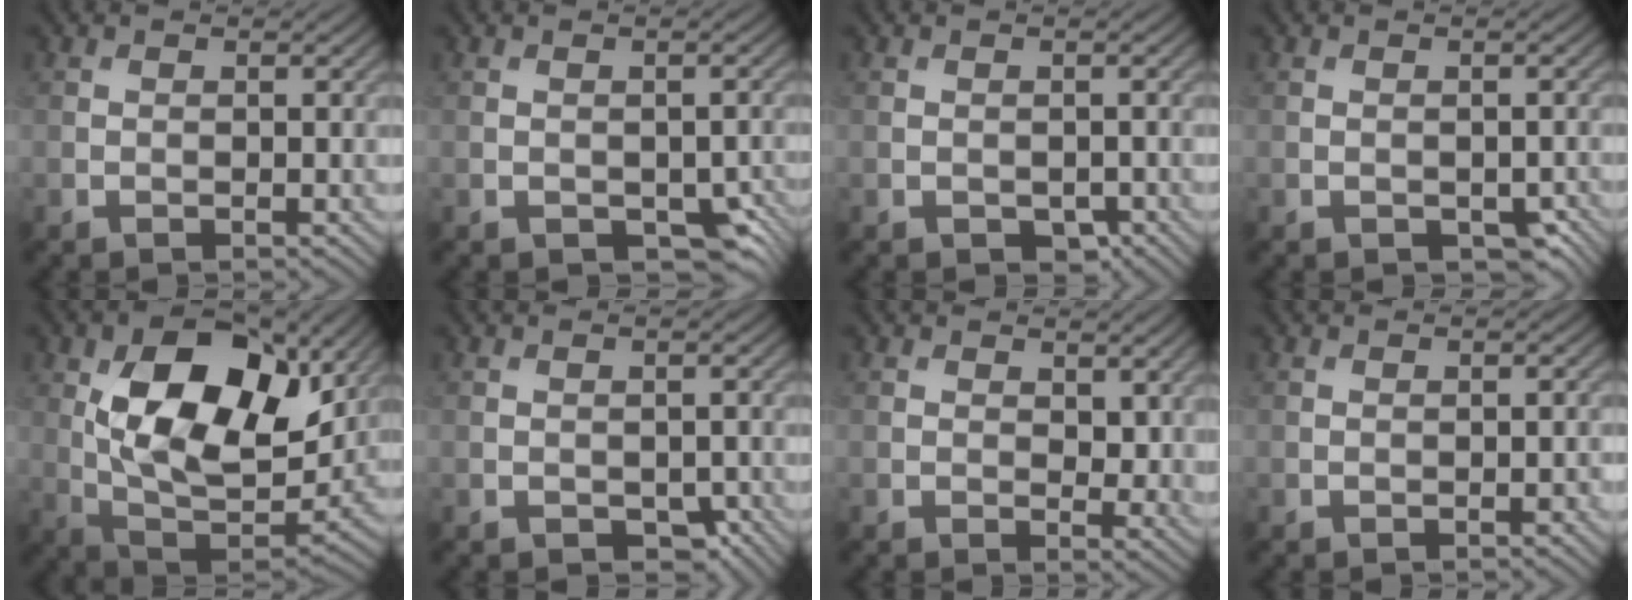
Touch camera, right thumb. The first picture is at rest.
{"total": 4.5, "force": [-1.7, 2.8, 3.1], "torque": [-0.043, -0.017, -0.018]}
{"total": 2.0, "force": [-1.0, 1.3, 1.1], "torque": [-0.022, -0.011, -0.011]}
{"total": 2.9, "force": [-1.2, 1.8, 1.8], "torque": [-0.025, -0.013, -0.008]}
{"total": 15.5, "force": [4.6, 8.7, 12.0], "torque": [-0.211, -0.008, 0.087]}
{"total": 2.9, "force": [-1.3, 1.9, 1.7], "torque": [-0.027, -0.011, -0.015]}
{"total": 3.5, "force": [1.4, 2.0, 2.5], "torque": [-0.036, -0.008, 0.025]}
{"total": 0.7, "force": [-0.3, 0.1, 0.6], "torque": [-0.007, 0.002, -0.003]}